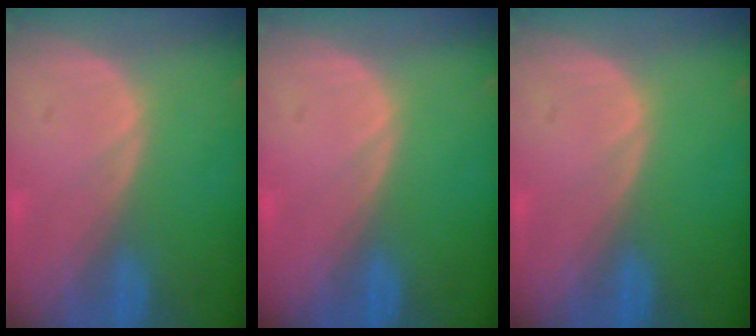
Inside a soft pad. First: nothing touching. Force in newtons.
{"total": 0.0}
{"total": 0.0}